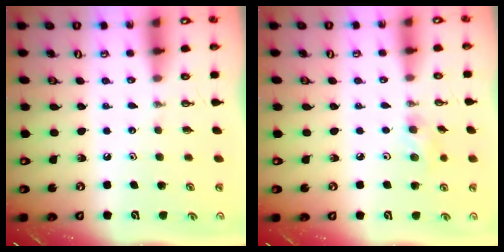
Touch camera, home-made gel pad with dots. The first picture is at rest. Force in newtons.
{"total": 7.5, "press": 6.4, "slide": 4.0}